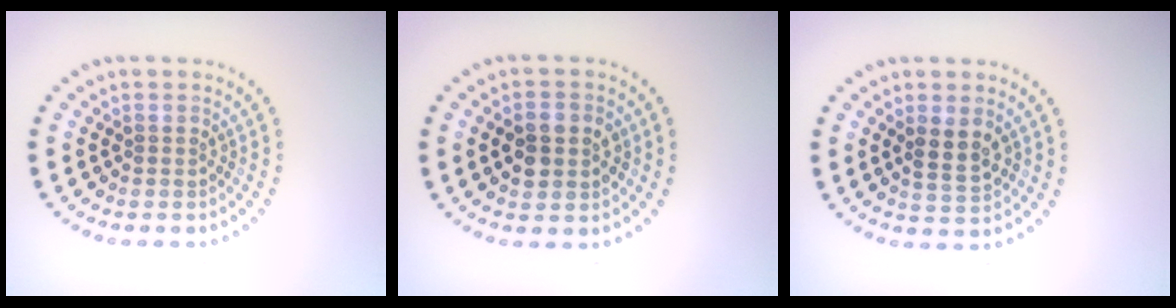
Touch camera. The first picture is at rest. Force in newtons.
{"total": 3.8, "press": 3.7, "slide": 0.3}
{"total": 2.5, "press": 2.4, "slide": 0.6}